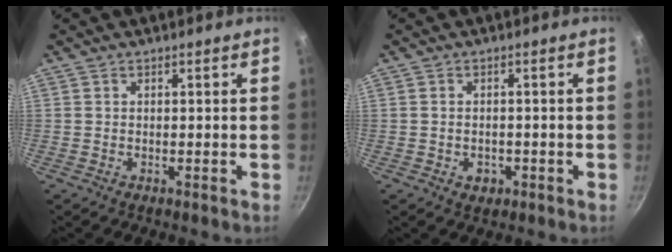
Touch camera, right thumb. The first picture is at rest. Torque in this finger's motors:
{"motor_torque": [-0.15, 0.01, -0.09, -0.01, 0.00]}